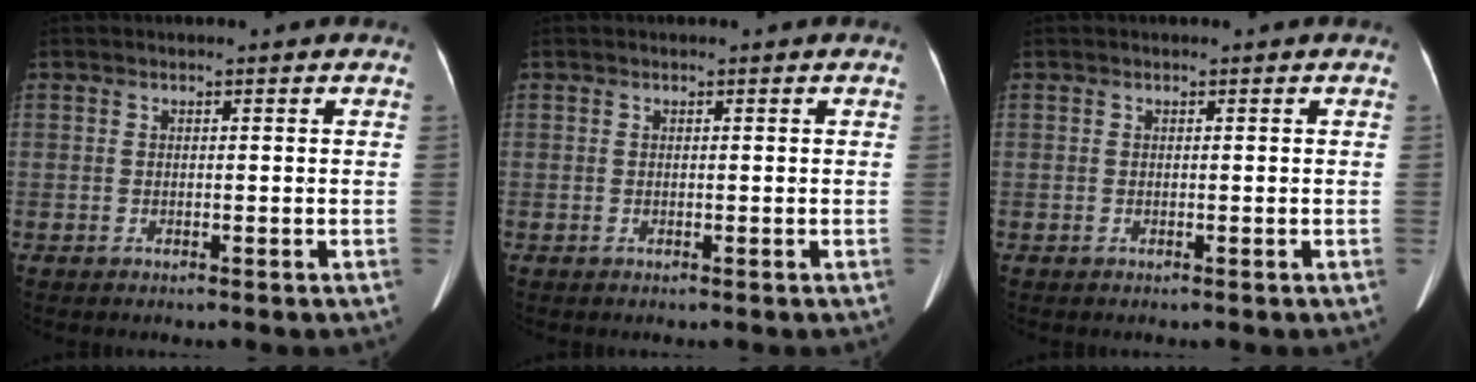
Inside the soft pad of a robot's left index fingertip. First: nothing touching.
{"total": 0.0}
{"total": 0.0}